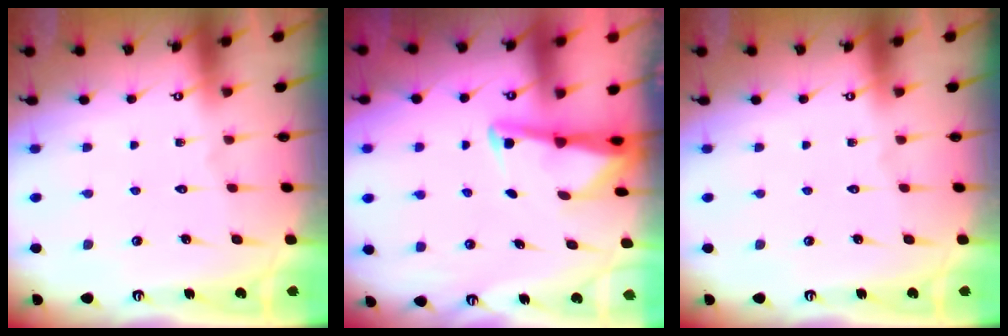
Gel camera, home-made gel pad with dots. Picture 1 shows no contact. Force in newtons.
{"total": 3.0, "press": 3.0, "slide": 0.3}
{"total": 0.0}